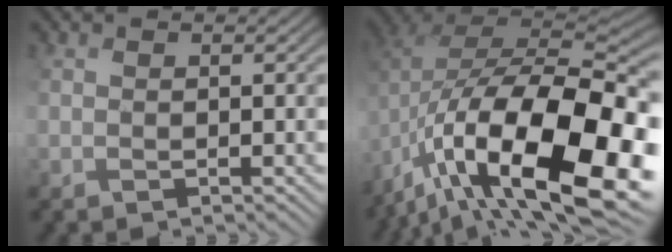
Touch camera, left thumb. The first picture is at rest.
{"total": 19.4, "force": [-9.4, 9.2, 14.3], "torque": [-0.271, -0.023, -0.133]}